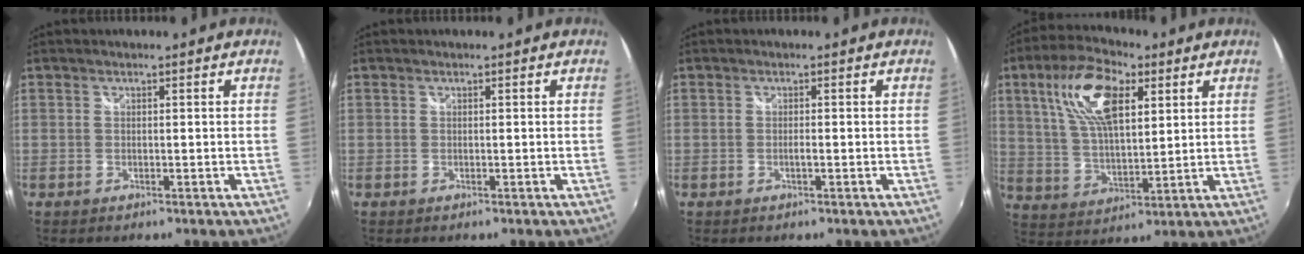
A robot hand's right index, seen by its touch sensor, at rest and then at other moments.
{"total": 0.0}
{"total": 0.8, "force": [-0.3, 0.0, 0.8], "torque": [-0.015, 0.000, -0.007]}
{"total": 14.8, "force": [6.1, 6.5, 11.8], "torque": [-0.228, 0.021, 0.115]}